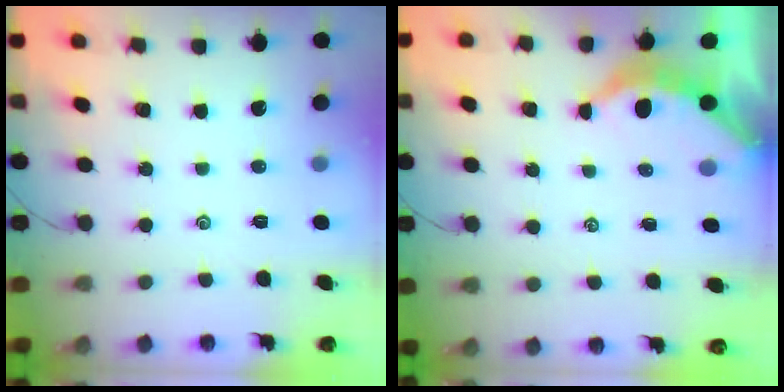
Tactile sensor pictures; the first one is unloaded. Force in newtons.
{"total": 3.7, "press": 3.6, "slide": 0.4}